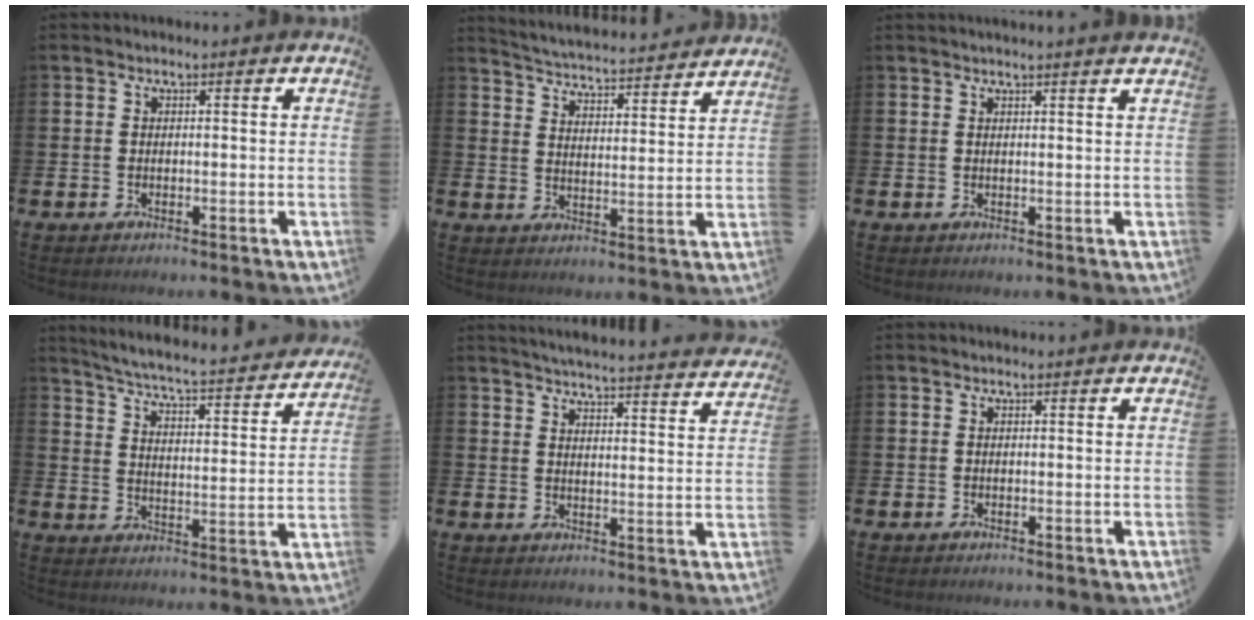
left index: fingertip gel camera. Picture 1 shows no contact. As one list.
[{"total": 4.8, "force": [4.8, 0.2, 0.3], "torque": [-0.030, -0.043, 0.082]}, {"total": 1.1, "force": [1.0, -0.3, 0.2], "torque": [0.002, -0.005, 0.019]}, {"total": 5.2, "force": [4.8, -0.1, 1.8], "torque": [-0.060, -0.045, 0.075]}, {"total": 4.9, "force": [4.9, -0.4, 0.5], "torque": [-0.021, -0.037, 0.084]}, {"total": 0.0}]